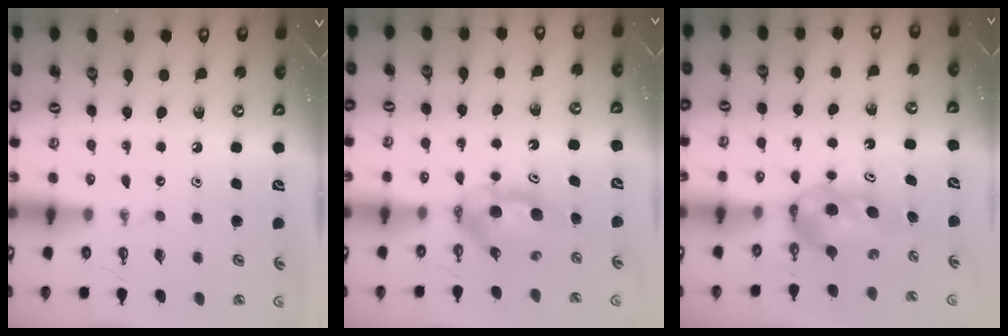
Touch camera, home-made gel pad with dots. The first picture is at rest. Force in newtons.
{"total": 6.2, "press": 5.6, "slide": 2.7}
{"total": 6.9, "press": 4.3, "slide": 5.4}